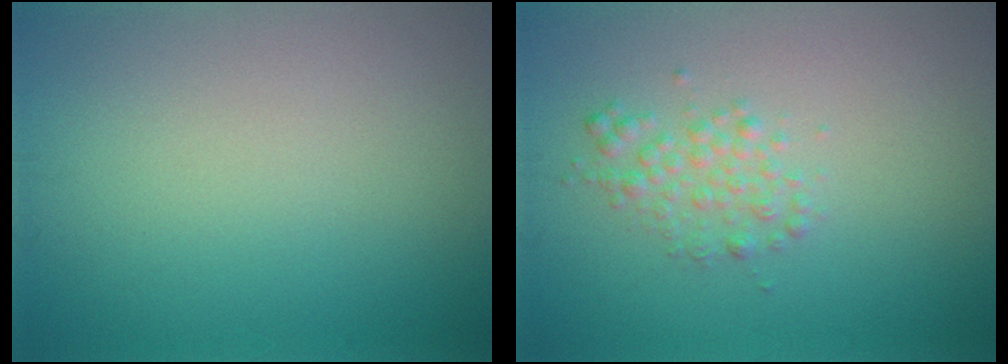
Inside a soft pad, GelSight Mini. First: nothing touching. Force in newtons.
{"total": 2.0, "press": 2.0, "slide": 0.0}